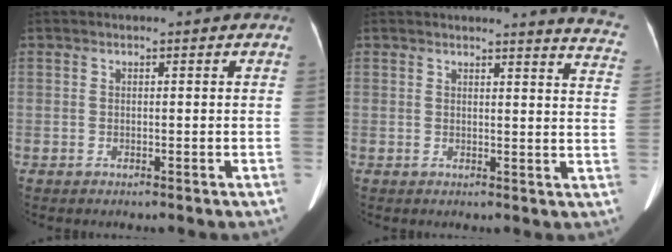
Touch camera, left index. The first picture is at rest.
{"total": 9.6, "force": [9.2, -0.2, 2.6], "torque": [-0.011, -0.074, 0.068]}